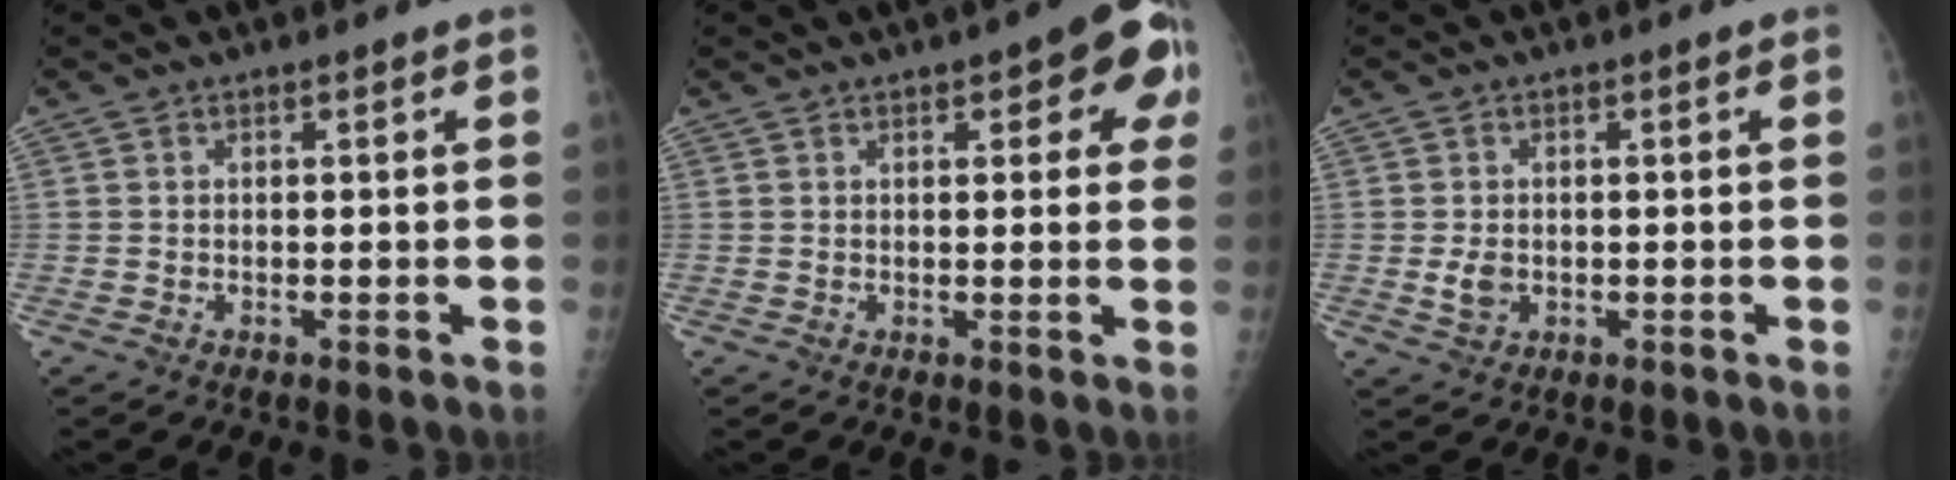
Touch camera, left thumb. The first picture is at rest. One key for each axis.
{"total": 9.6, "fx": 3.8, "fy": 3.7, "fz": 8.0, "tx": -0.060, "ty": 0.002, "tz": 0.035}
{"total": 2.6, "fx": -0.4, "fy": 2.0, "fz": 1.6, "tx": -0.028, "ty": -0.001, "tz": -0.005}